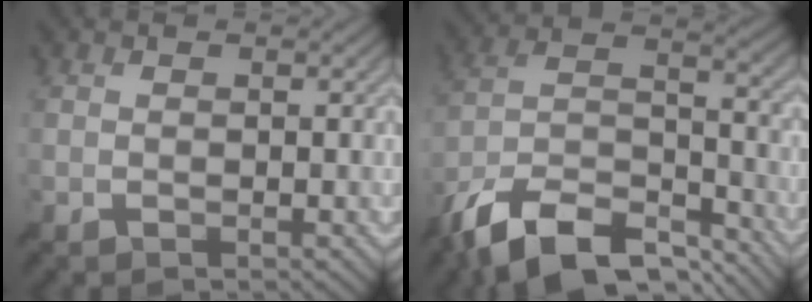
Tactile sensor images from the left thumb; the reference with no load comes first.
{"total": 14.6, "force": [-11.2, 5.3, 7.8], "torque": [-0.171, 0.001, -0.204]}